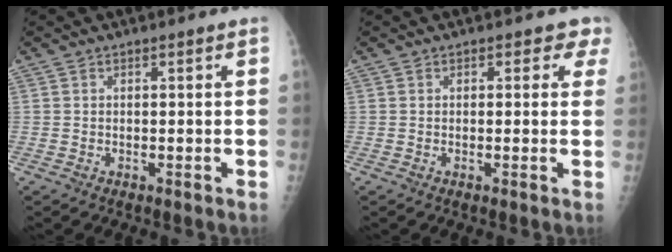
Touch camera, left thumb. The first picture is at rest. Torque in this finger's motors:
{"motor_torque": [-0.12, 0.10, 0.09, 0.07, 0.03]}